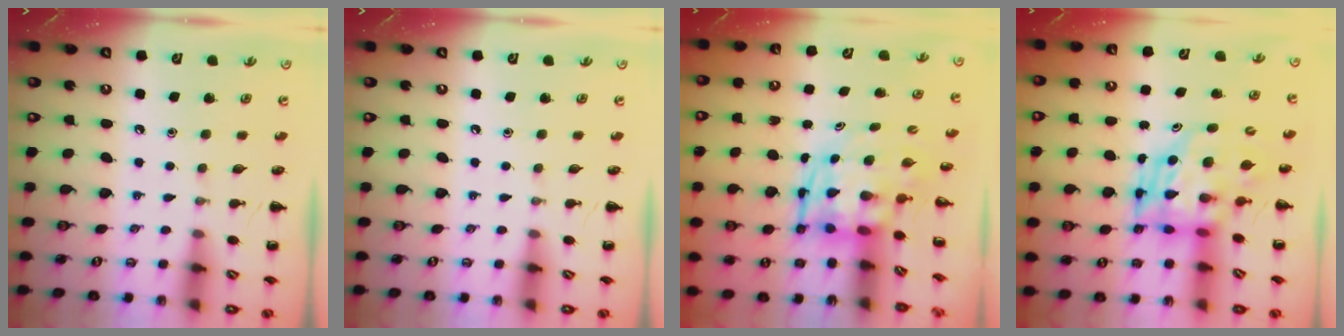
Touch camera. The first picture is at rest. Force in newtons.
{"total": 0.0}
{"total": 4.7, "press": 4.3, "slide": 1.8}
{"total": 6.3, "press": 6.0, "slide": 1.7}